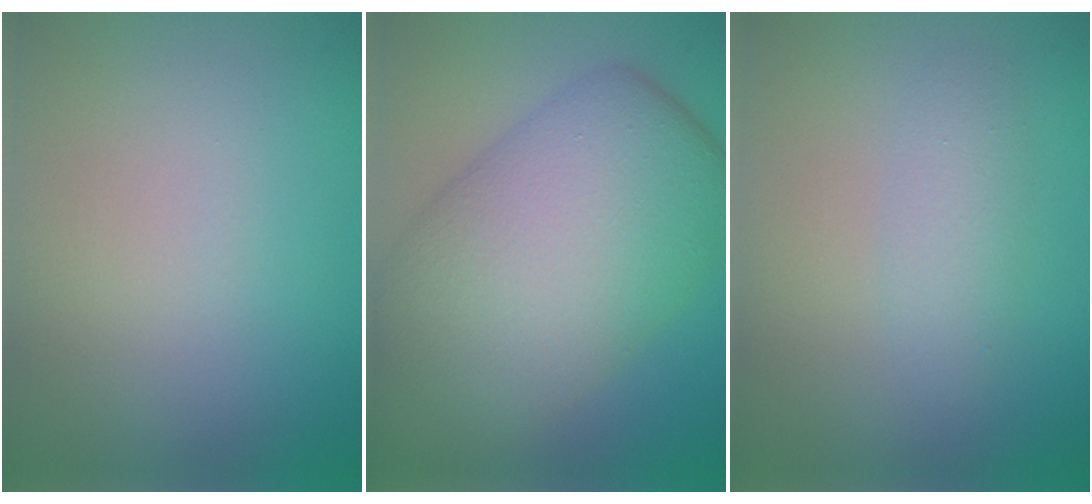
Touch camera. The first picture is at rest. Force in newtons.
{"total": 12.5, "press": 12.5, "slide": 0.4}
{"total": 1.9, "press": 1.9, "slide": 0.0}